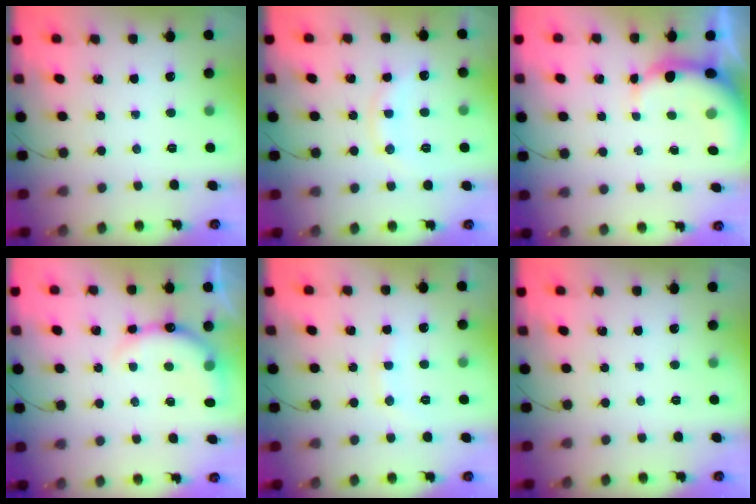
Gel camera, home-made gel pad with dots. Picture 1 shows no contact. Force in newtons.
{"total": 9.2, "press": 9.1, "slide": 0.5}
{"total": 4.8, "press": 4.7, "slide": 1.1}
{"total": 9.6, "press": 9.6, "slide": 0.3}
{"total": 7.0, "press": 6.9, "slide": 1.3}
{"total": 0.0}